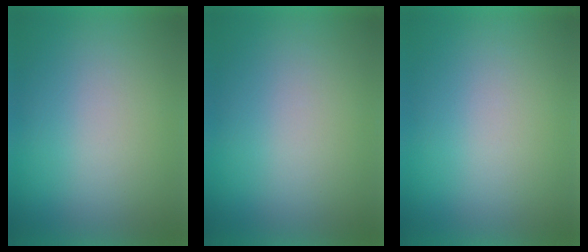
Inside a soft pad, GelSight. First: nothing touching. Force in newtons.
{"total": 0.0}
{"total": 0.0}